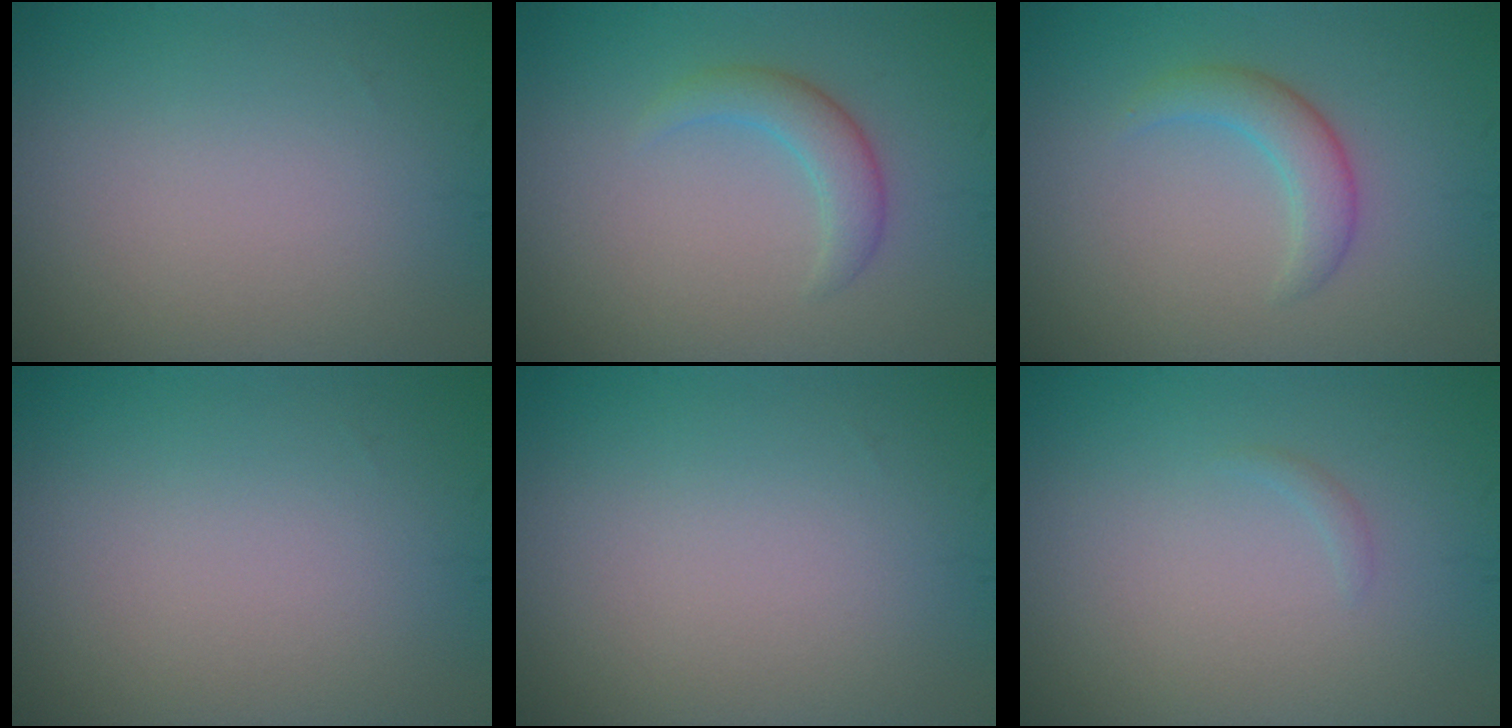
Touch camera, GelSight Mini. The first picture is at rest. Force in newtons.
{"total": 2.5, "press": 2.4, "slide": 0.2}
{"total": 2.6, "press": 2.6, "slide": 0.2}
{"total": 0.0}
{"total": 0.0}
{"total": 0.5, "press": 0.5, "slide": 0.1}